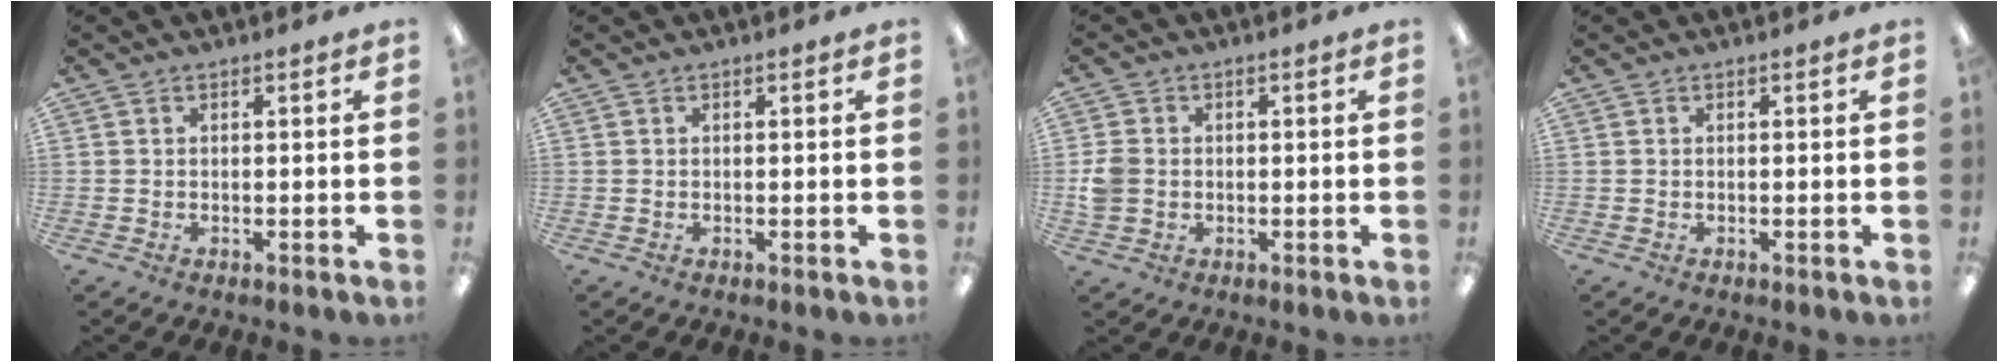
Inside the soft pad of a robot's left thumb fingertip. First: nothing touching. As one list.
[{"total": 0.0}, {"total": 4.7, "force": [-0.3, 4.1, 2.2], "torque": [-0.039, 0.005, -0.005]}, {"total": 0.0}]